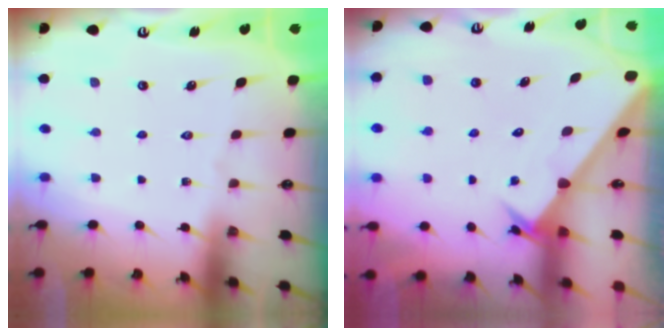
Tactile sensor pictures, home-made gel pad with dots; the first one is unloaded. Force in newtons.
{"total": 2.8, "press": 2.8, "slide": 0.2}